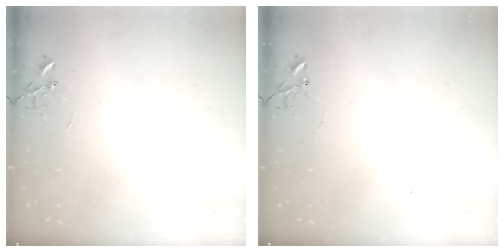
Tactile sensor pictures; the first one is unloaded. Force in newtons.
{"total": 4.3, "press": 4.2, "slide": 0.5}